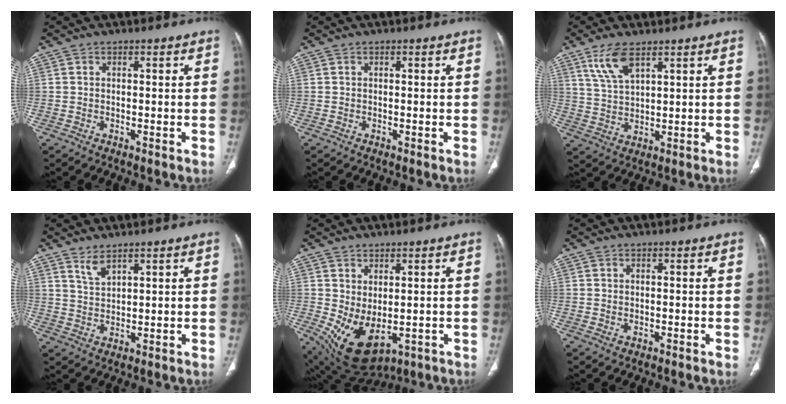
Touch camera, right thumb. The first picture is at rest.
{"total": 0.0}
{"total": 7.2, "force": [4.4, 2.8, 4.9], "torque": [-0.097, -0.017, 0.095]}
{"total": 3.3, "force": [2.6, 1.0, 1.8], "torque": [-0.033, -0.019, 0.059]}
{"total": 10.3, "force": [-1.5, 5.6, 8.5], "torque": [-0.142, -0.007, 0.008]}
{"total": 0.5, "force": [0.0, 0.3, 0.4], "torque": [-0.012, 0.000, 0.004]}